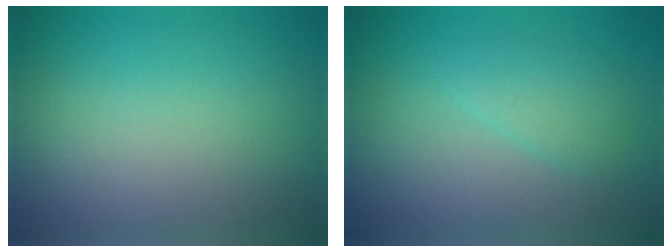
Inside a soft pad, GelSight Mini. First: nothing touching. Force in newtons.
{"total": 1.8, "press": 1.8, "slide": 0.2}